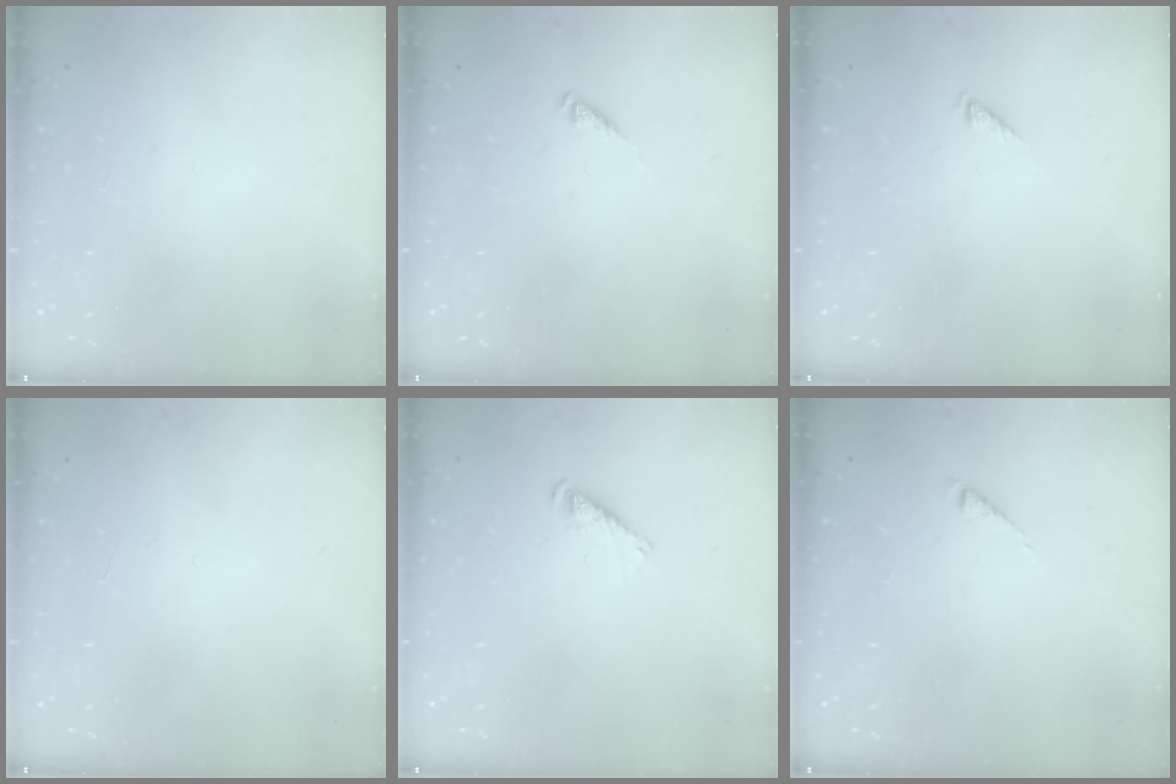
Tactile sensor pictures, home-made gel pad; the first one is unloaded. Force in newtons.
{"total": 1.7, "press": 1.7, "slide": 0.4}
{"total": 0.0}
{"total": 0.0}
{"total": 2.9, "press": 2.9, "slide": 0.5}
{"total": 2.5, "press": 2.4, "slide": 0.4}